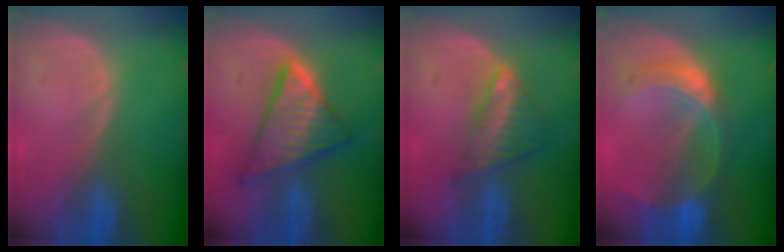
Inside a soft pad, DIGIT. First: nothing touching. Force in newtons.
{"total": 8.6, "press": 8.6, "slide": 0.5}
{"total": 6.1, "press": 5.3, "slide": 3.0}
{"total": 7.6, "press": 6.6, "slide": 3.7}